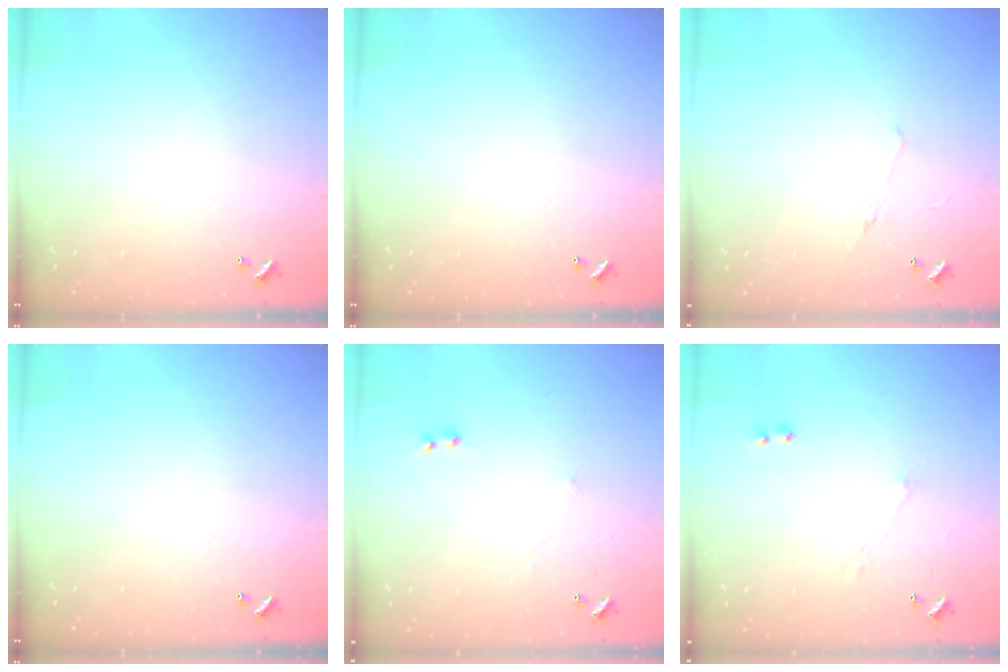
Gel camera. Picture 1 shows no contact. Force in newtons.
{"total": 0.0}
{"total": 0.9, "press": 0.5, "slide": 0.7}
{"total": 0.0}
{"total": 1.2, "press": 1.2, "slide": 0.3}
{"total": 1.0, "press": 0.9, "slide": 0.5}